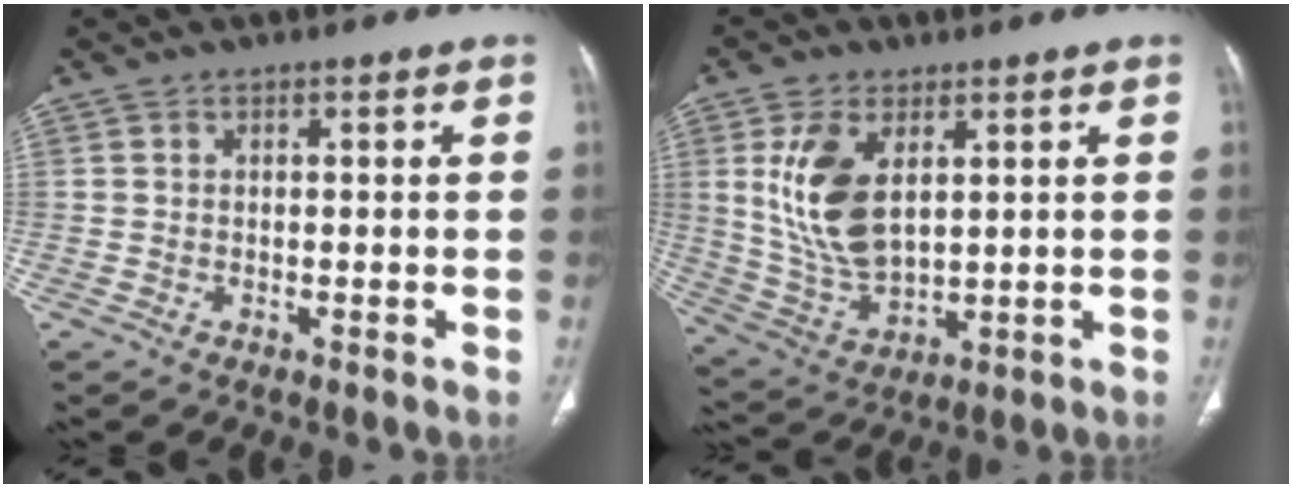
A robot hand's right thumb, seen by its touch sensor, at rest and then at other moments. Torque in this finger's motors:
{"motor_torque": [-0.74, 1.24, 1.00, 0.67, 0.45]}